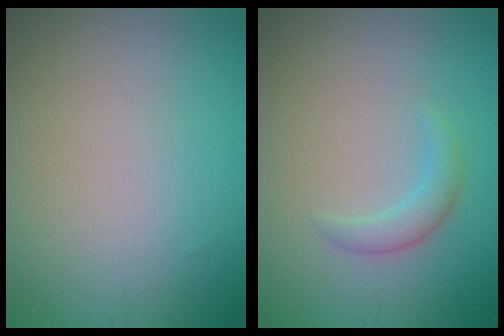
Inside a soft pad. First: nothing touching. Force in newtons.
{"total": 1.7, "press": 1.7, "slide": 0.2}